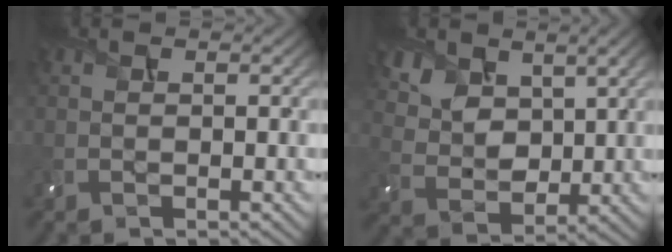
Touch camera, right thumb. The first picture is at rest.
{"total": 6.8, "force": [3.8, 4.2, 3.7], "torque": [-0.104, -0.013, 0.075]}